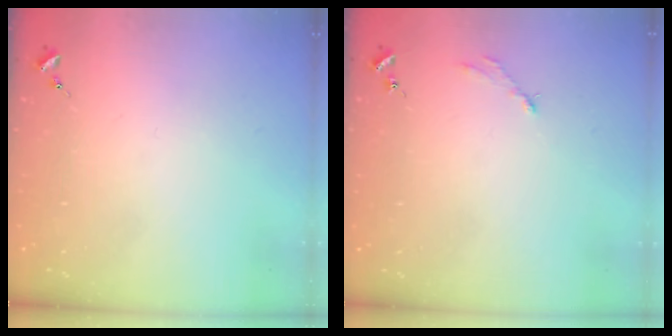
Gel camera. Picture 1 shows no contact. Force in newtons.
{"total": 2.8, "press": 2.8, "slide": 0.4}